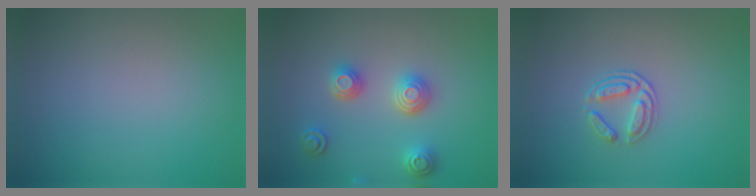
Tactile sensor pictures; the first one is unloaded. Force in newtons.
{"total": 3.2, "press": 3.0, "slide": 1.0}
{"total": 2.0, "press": 1.4, "slide": 1.4}